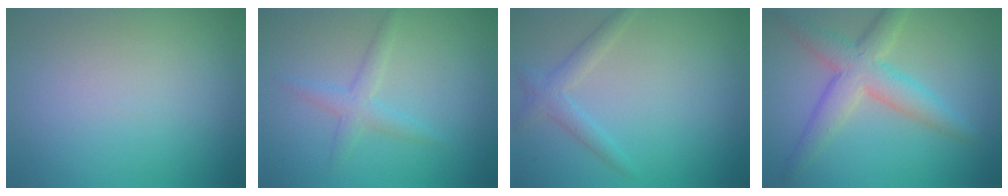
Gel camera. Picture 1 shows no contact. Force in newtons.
{"total": 2.0, "press": 2.0, "slide": 0.2}
{"total": 2.0, "press": 2.0, "slide": 0.1}
{"total": 5.0, "press": 5.0, "slide": 0.2}